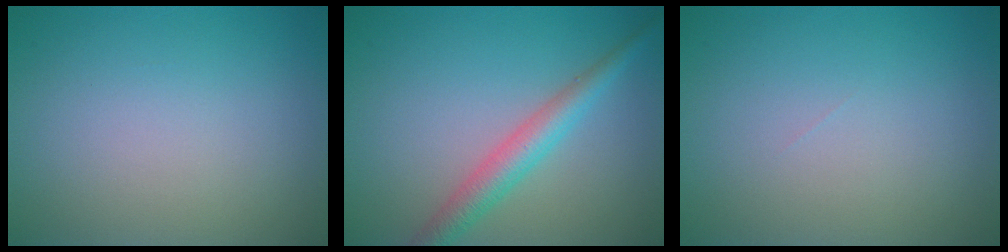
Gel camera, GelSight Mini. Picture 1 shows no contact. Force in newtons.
{"total": 3.3, "press": 3.3, "slide": 0.1}
{"total": 0.0}